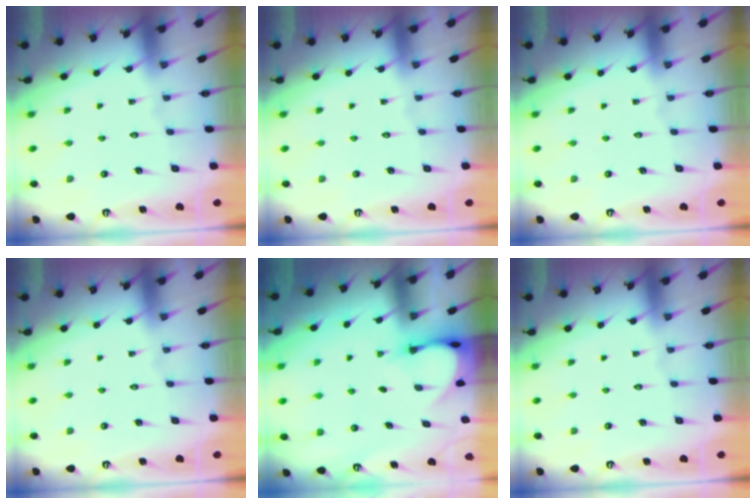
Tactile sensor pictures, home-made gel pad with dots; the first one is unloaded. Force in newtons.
{"total": 0.0}
{"total": 0.0}
{"total": 0.0}
{"total": 3.9, "press": 3.9, "slide": 0.3}
{"total": 0.0}